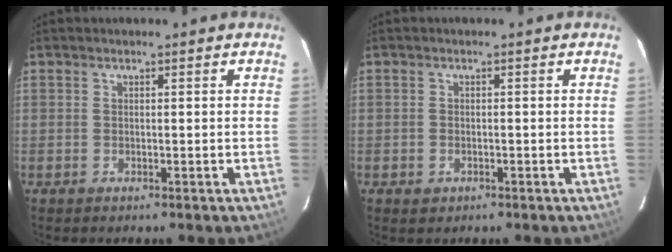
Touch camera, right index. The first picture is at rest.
{"total": 1.8, "force": [-0.8, 1.5, 0.5], "torque": [-0.010, 0.000, -0.009]}